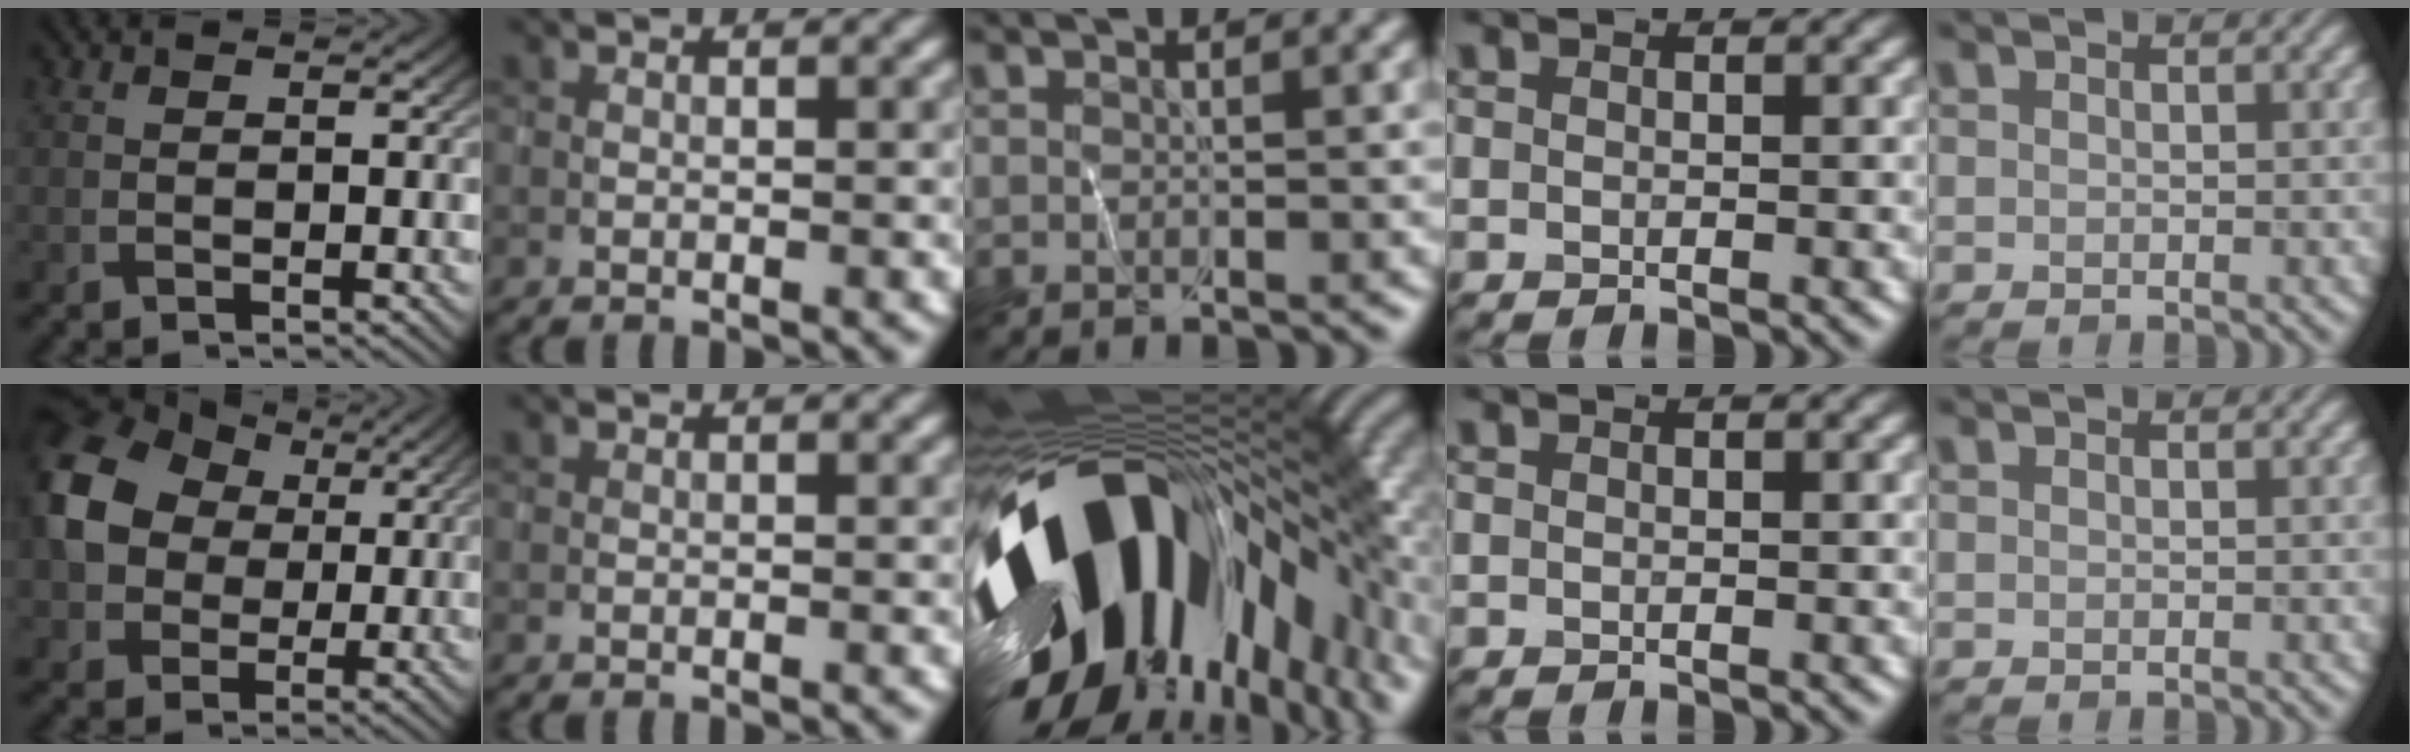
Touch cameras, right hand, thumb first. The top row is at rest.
{"thumb": {"total": 13.7, "force": [2.4, 11.0, 7.9], "torque": [-0.201, 0.009, 0.040]}, "middle": {"total": 18.1, "force": [-5.0, 10.3, 14.0], "torque": [-0.259, -0.019, -0.080]}}